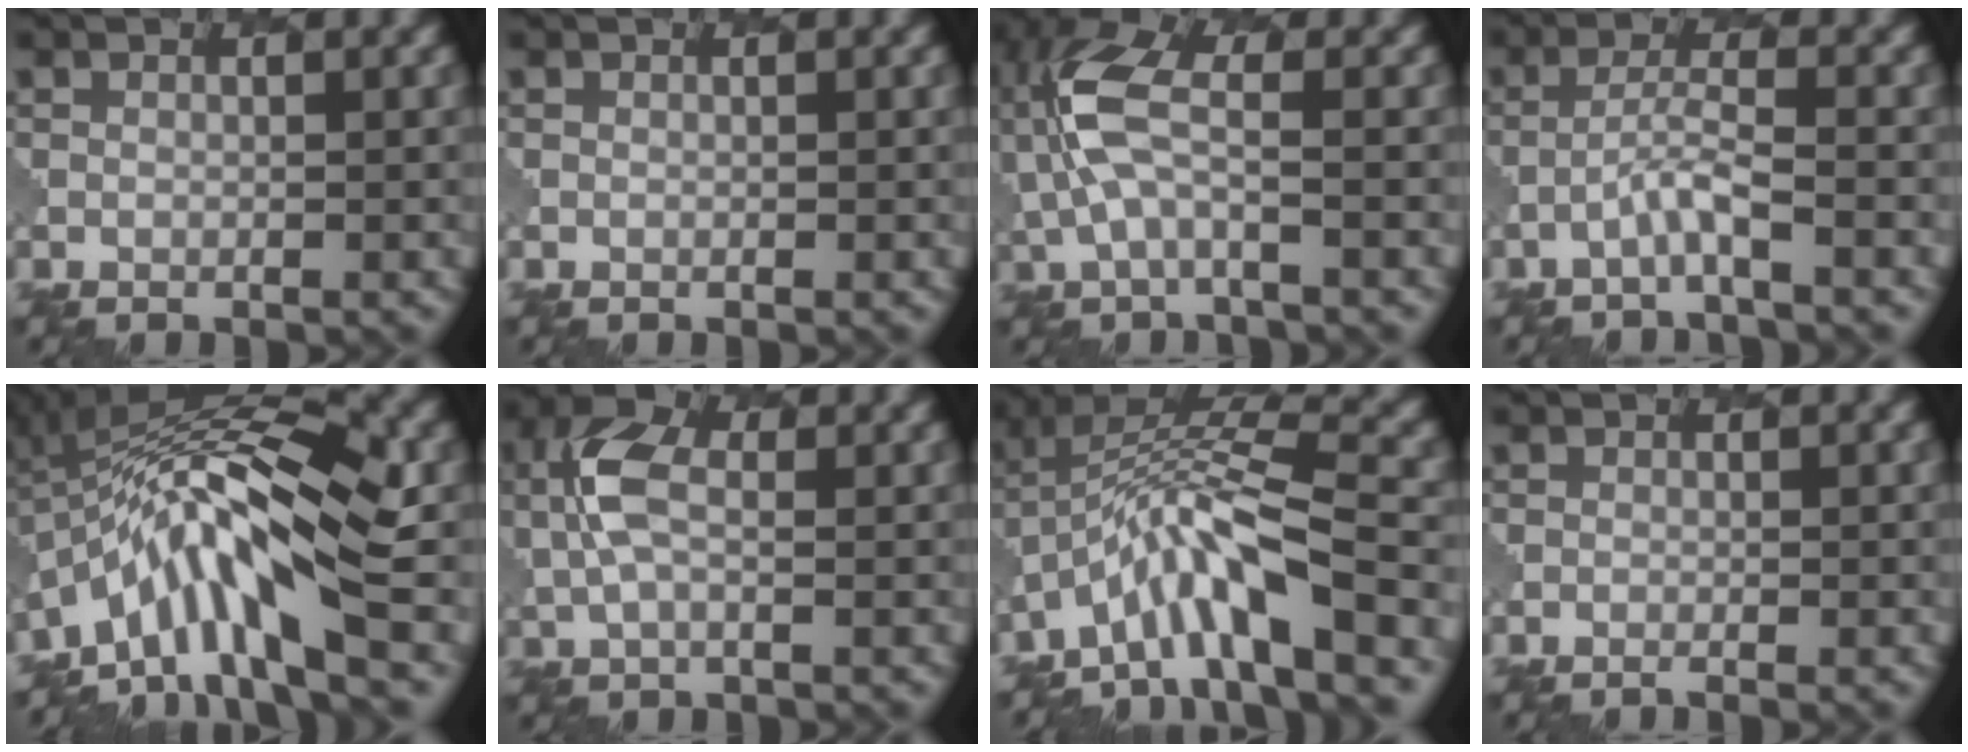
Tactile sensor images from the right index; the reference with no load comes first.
{"total": 0.0}
{"total": 5.3, "force": [0.2, 2.1, 4.9], "torque": [-0.123, 0.019, -0.001]}
{"total": 2.1, "force": [-1.0, 0.0, 1.8], "torque": [-0.040, 0.012, -0.027]}
{"total": 10.1, "force": [-3.1, 3.0, 9.1], "torque": [-0.144, 0.023, -0.057]}
{"total": 4.1, "force": [0.7, 2.2, 3.4], "torque": [-0.084, 0.009, 0.008]}
{"total": 8.2, "force": [-3.7, 2.1, 7.0], "torque": [-0.123, 0.019, -0.071]}
{"total": 0.7, "force": [-0.4, 0.2, 0.6], "torque": [0.001, 0.001, -0.009]}